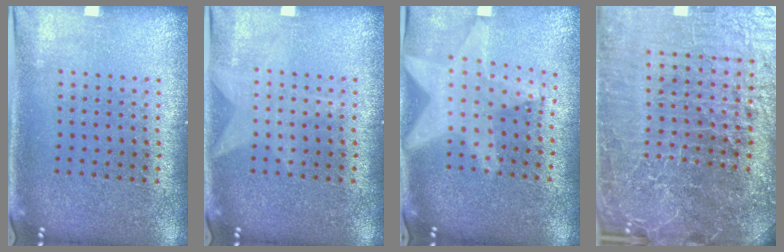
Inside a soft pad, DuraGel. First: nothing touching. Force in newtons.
{"total": 1.0, "press": 1.0, "slide": 0.1}
{"total": 2.2, "press": 1.8, "slide": 1.3}
{"total": 7.2, "press": 6.3, "slide": 3.4}